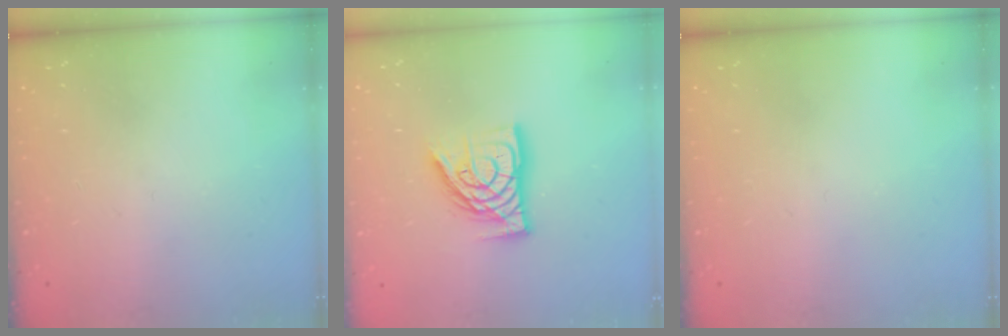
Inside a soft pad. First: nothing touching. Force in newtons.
{"total": 12.9, "press": 12.8, "slide": 1.4}
{"total": 0.0}